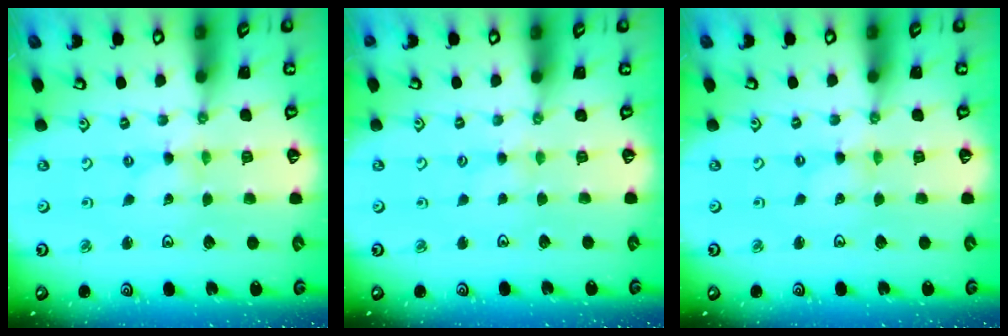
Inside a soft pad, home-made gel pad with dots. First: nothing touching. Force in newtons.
{"total": 2.2, "press": 2.2, "slide": 0.3}
{"total": 0.7, "press": 0.7, "slide": 0.1}